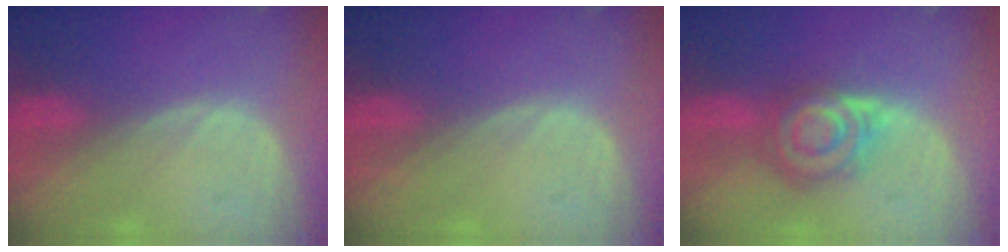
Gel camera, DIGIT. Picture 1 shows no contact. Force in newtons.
{"total": 0.0}
{"total": 7.6, "press": 6.9, "slide": 3.2}